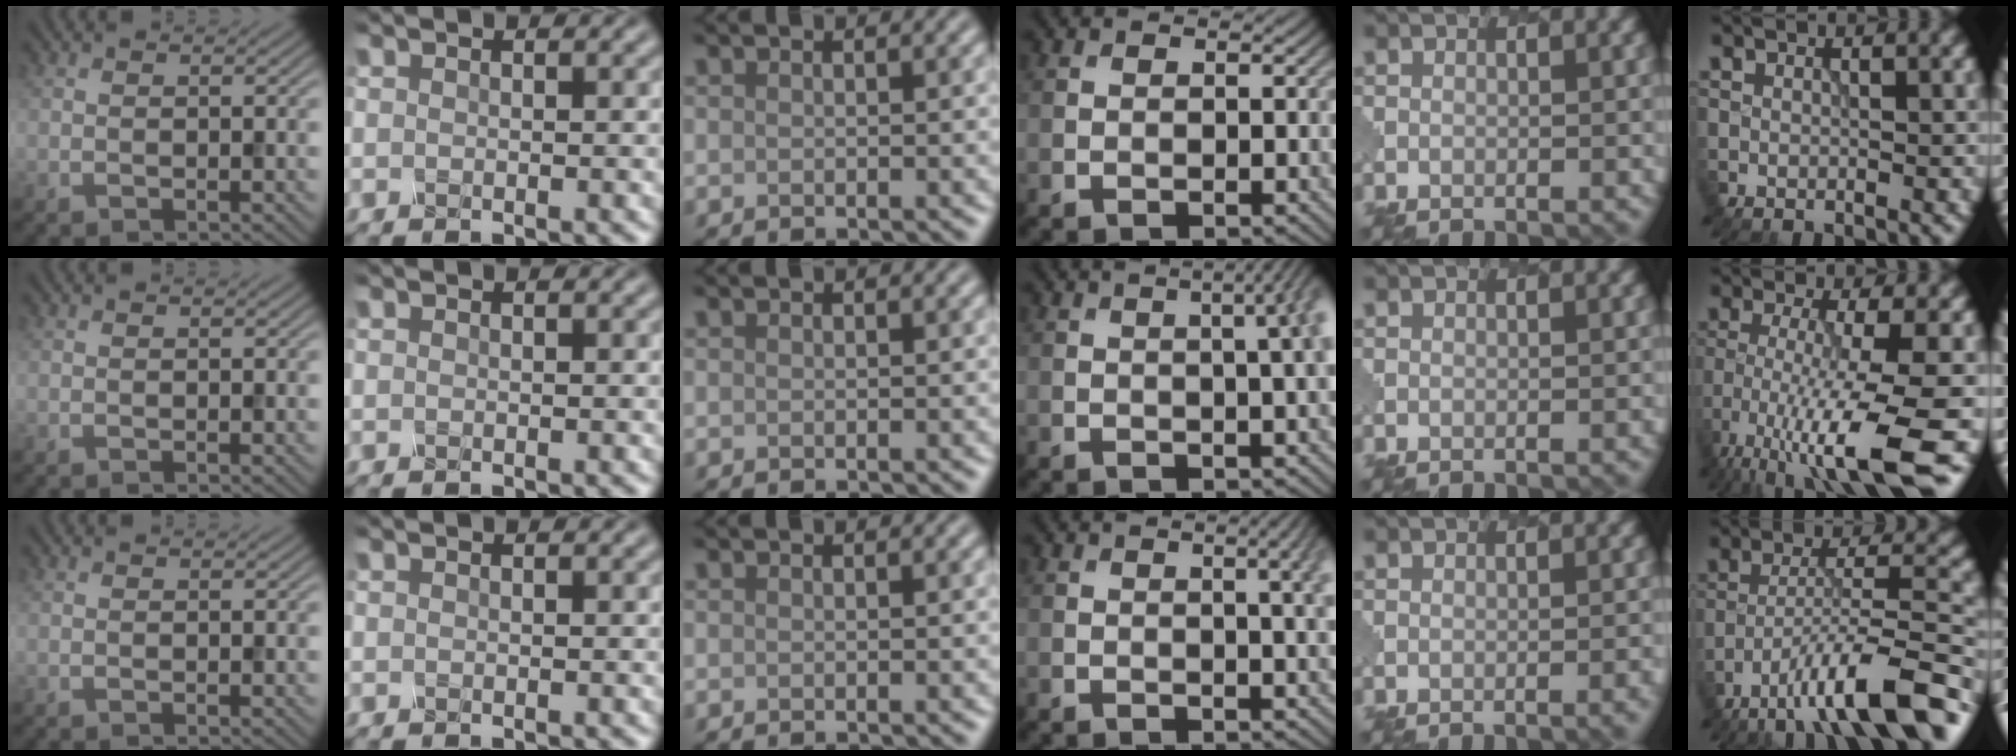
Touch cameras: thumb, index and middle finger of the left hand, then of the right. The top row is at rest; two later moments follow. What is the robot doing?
{"motion": "pour", "object": "mug"}